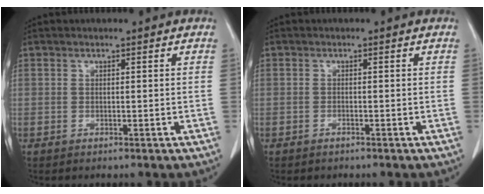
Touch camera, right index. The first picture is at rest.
{"total": 0.5, "force": [-0.5, 0.2, 0.2], "torque": [-0.011, -0.002, -0.009]}